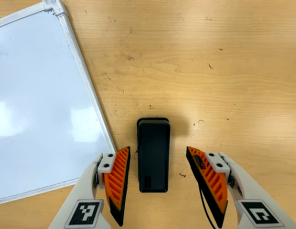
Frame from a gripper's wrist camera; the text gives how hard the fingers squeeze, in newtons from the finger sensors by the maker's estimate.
{"total": 0.0}